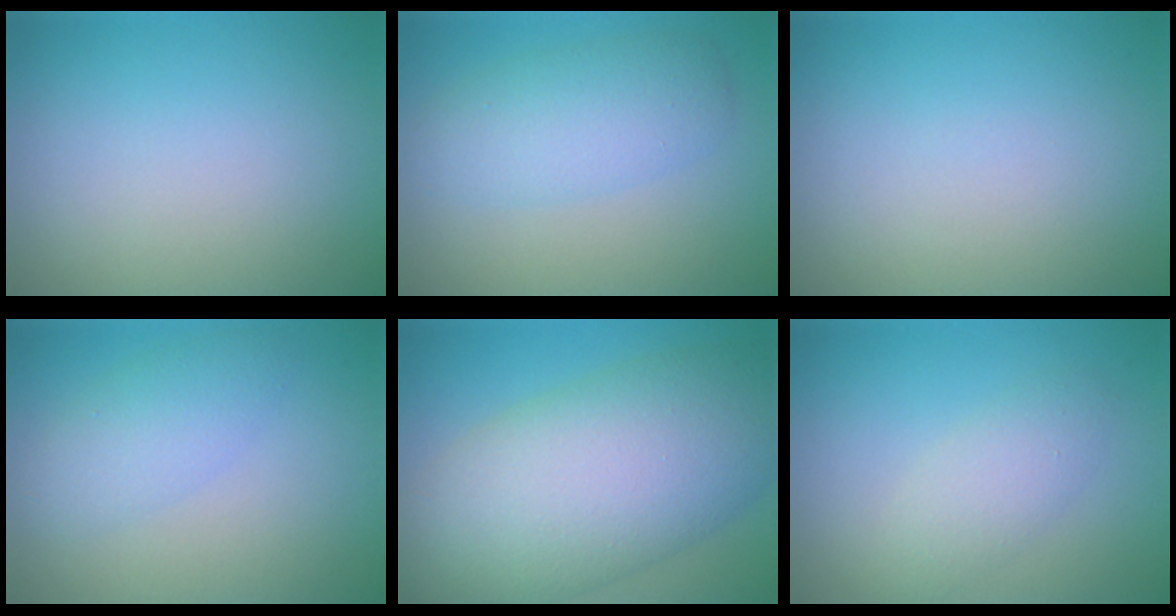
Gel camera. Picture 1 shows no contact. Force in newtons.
{"total": 4.0, "press": 4.0, "slide": 0.0}
{"total": 0.0}
{"total": 2.7, "press": 2.7, "slide": 0.0}
{"total": 12.1, "press": 12.1, "slide": 0.4}
{"total": 2.3, "press": 2.3, "slide": 0.2}